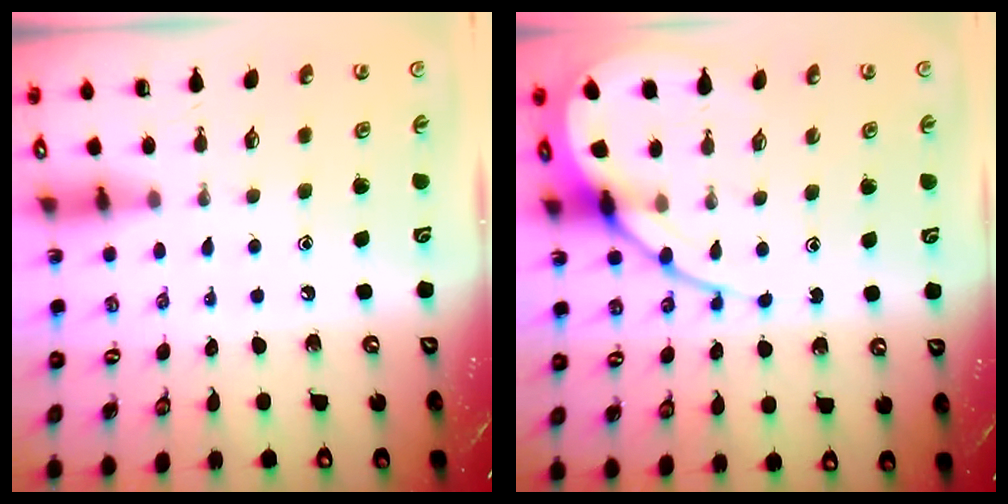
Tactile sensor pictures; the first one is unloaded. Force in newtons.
{"total": 10.4, "press": 10.4, "slide": 1.0}